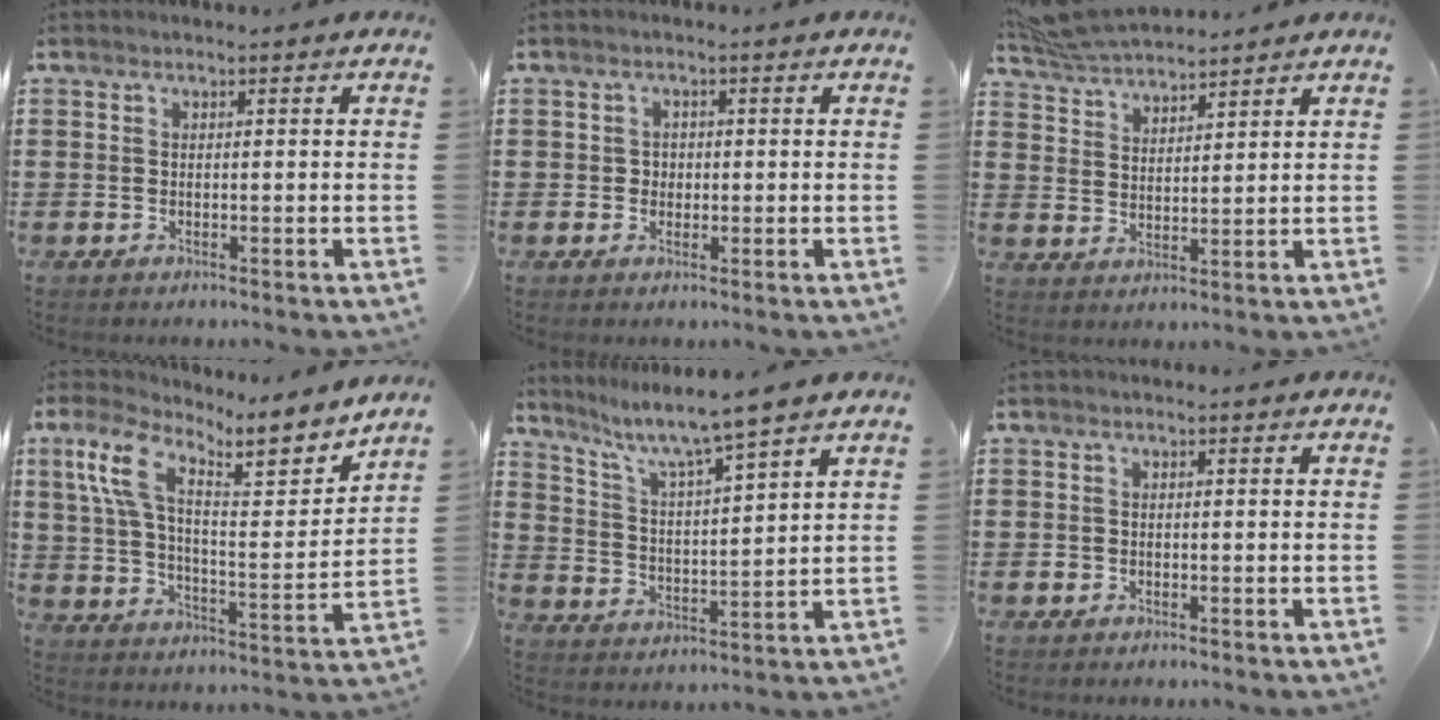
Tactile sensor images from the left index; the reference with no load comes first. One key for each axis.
{"total": 1.5, "fx": 0.1, "fy": 1.4, "fz": 0.4, "tx": -0.013, "ty": 0.006, "tz": 0.001}
{"total": 6.6, "fx": 6.3, "fy": 1.3, "fz": 1.5, "tx": -0.053, "ty": -0.015, "tz": 0.120}
{"total": 11.9, "fx": 9.0, "fy": 3.3, "fz": 7.1, "tx": -0.148, "ty": -0.051, "tz": 0.151}
{"total": 6.2, "fx": 5.3, "fy": -0.4, "fz": 3.1, "tx": -0.083, "ty": -0.039, "tz": 0.082}
{"total": 0.5, "fx": -0.2, "fy": 0.5, "fz": 0.0, "tx": -0.002, "ty": 0.004, "tz": -0.004}